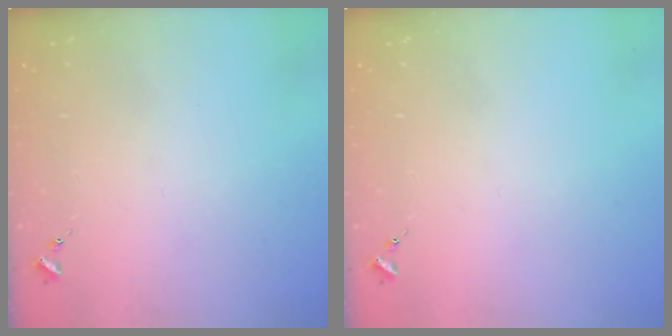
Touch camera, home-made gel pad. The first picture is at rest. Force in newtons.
{"total": 0.0}